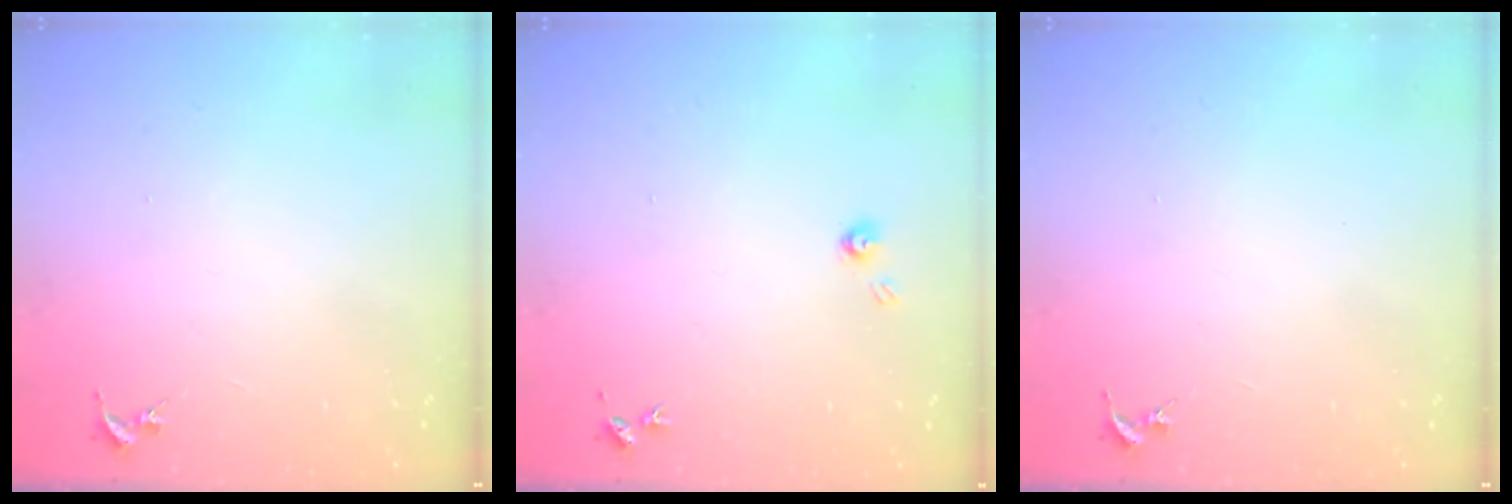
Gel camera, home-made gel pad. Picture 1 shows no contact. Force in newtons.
{"total": 3.7, "press": 3.7, "slide": 0.5}
{"total": 0.0}